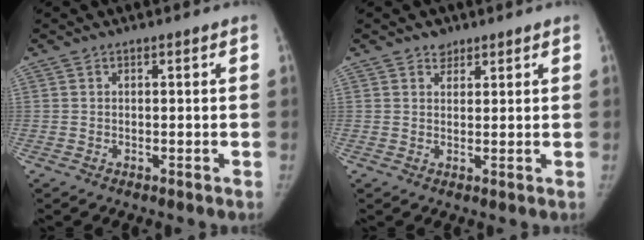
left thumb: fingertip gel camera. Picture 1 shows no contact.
{"total": 2.2, "force": [1.7, 1.4, 0.4], "torque": [0.008, -0.010, 0.023]}